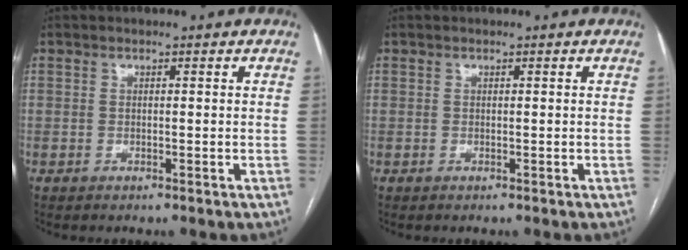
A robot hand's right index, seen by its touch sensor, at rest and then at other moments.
{"total": 0.0}